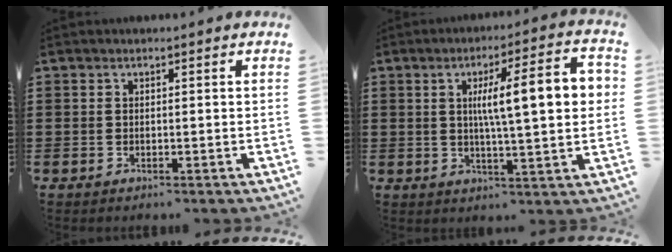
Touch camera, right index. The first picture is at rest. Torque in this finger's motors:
{"motor_torque": [1.55, -0.59, 1.05, 0.20]}